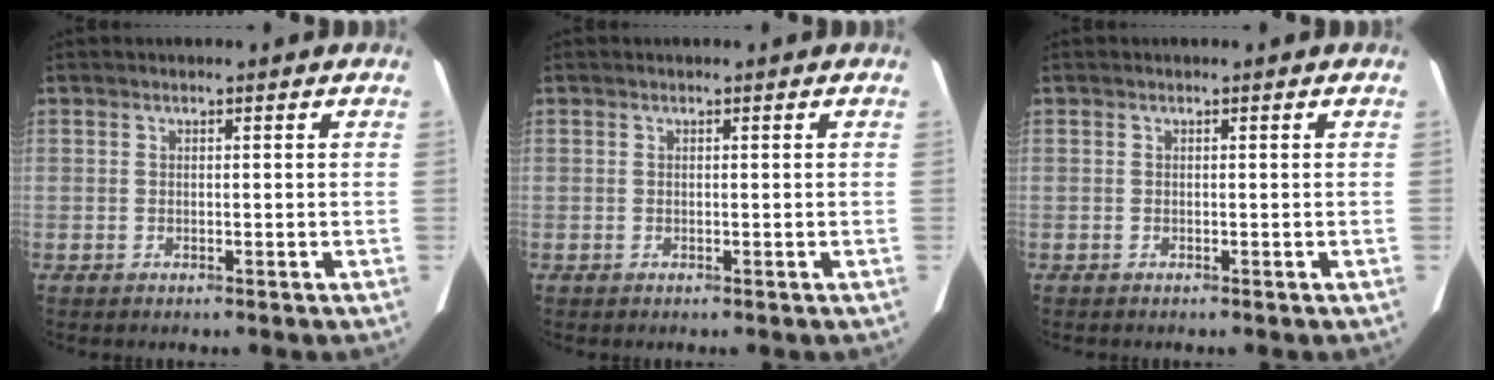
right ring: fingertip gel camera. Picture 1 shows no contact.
{"total": 0.0}
{"total": 0.0}